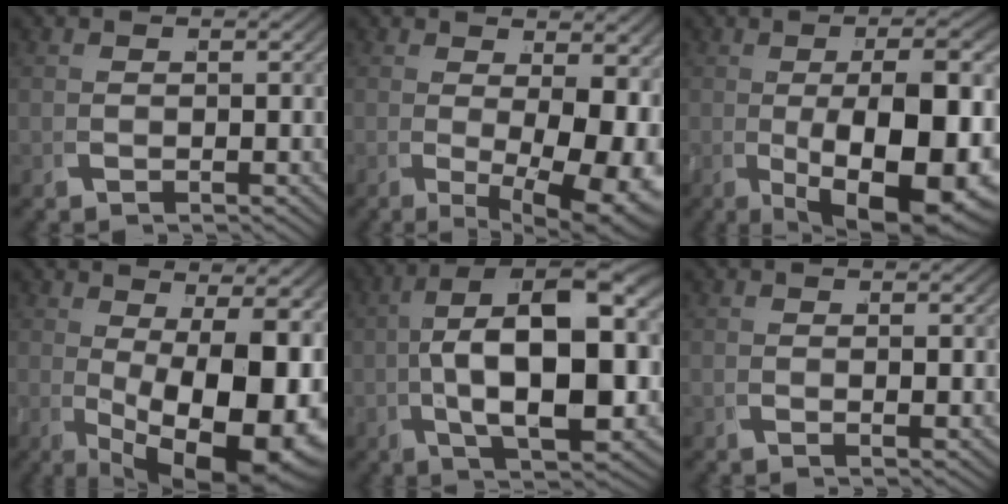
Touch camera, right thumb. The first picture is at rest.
{"total": 8.9, "force": [-0.3, 4.2, 7.8], "torque": [-0.123, -0.032, 0.018]}
{"total": 13.5, "force": [-1.9, 6.1, 11.9], "torque": [-0.193, -0.029, 0.002]}
{"total": 16.5, "force": [-2.0, 8.3, 14.2], "torque": [-0.228, -0.060, 0.017]}
{"total": 13.3, "force": [2.0, 6.0, 11.6], "torque": [-0.188, -0.017, 0.039]}
{"total": 1.1, "force": [0.7, 0.1, 0.8], "torque": [-0.015, 0.002, 0.010]}